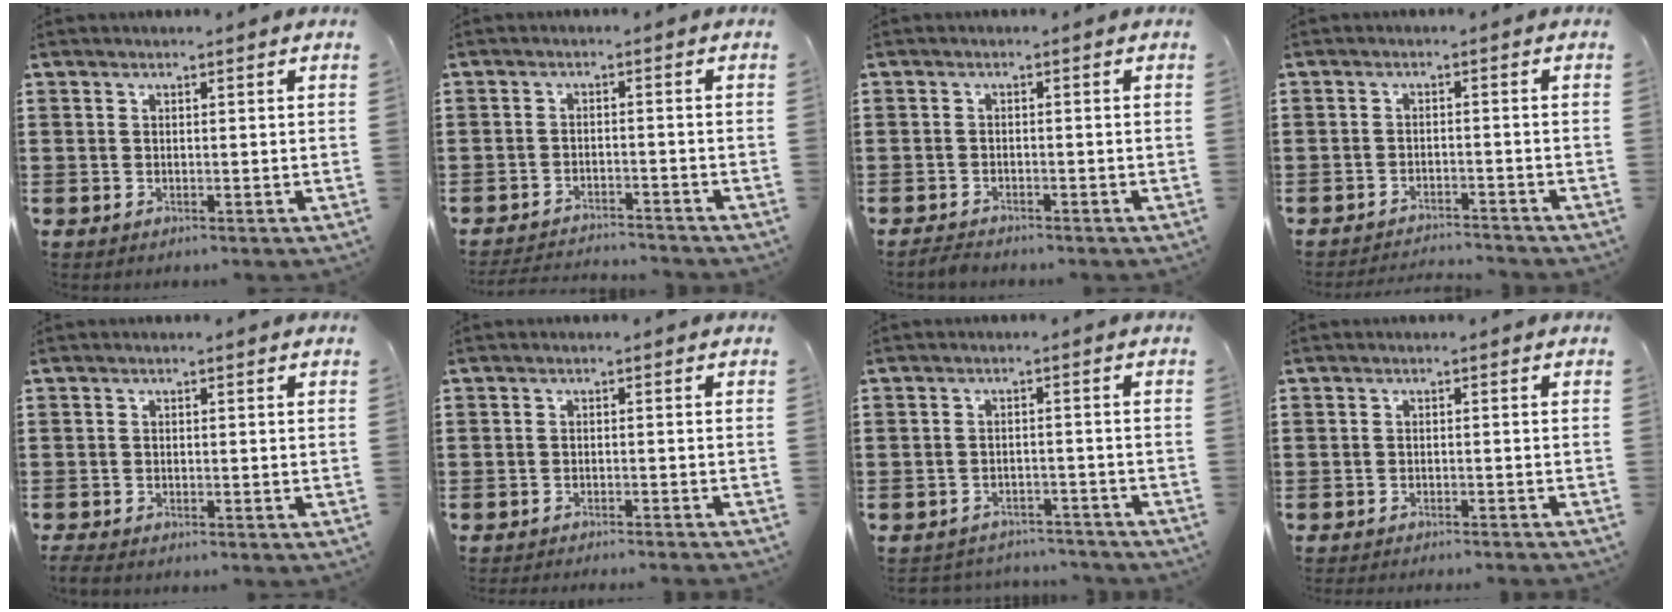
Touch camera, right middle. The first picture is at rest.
{"total": 3.0, "force": [-3.0, 0.1, 0.3], "torque": [-0.008, 0.000, -0.064]}
{"total": 1.4, "force": [-1.4, 0.1, 0.3], "torque": [-0.010, 0.000, -0.027]}
{"total": 2.5, "force": [-2.4, 0.0, 0.1], "torque": [-0.007, 0.002, -0.052]}
{"total": 1.0, "force": [-0.9, 0.1, 0.1], "torque": [-0.005, -0.002, -0.018]}
{"total": 1.5, "force": [-1.4, -0.3, 0.2], "torque": [-0.003, 0.004, -0.030]}
{"total": 2.9, "force": [-2.8, 0.4, -0.1], "torque": [-0.005, 0.000, -0.061]}
{"total": 1.4, "force": [-1.3, -0.2, 0.2], "torque": [-0.003, 0.003, -0.027]}